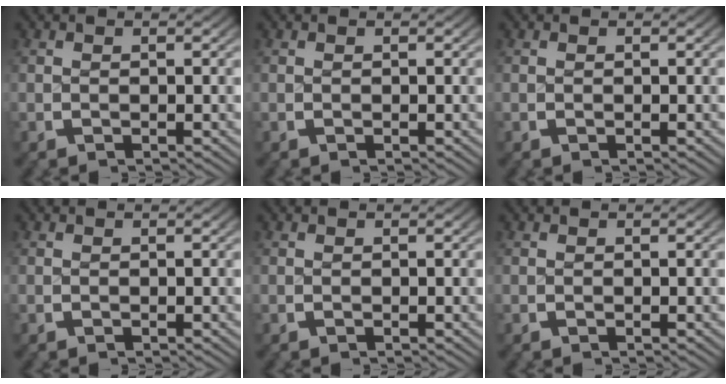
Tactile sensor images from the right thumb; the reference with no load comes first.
{"total": 0.0}
{"total": 0.0}
{"total": 0.0}
{"total": 0.0}
{"total": 0.0}